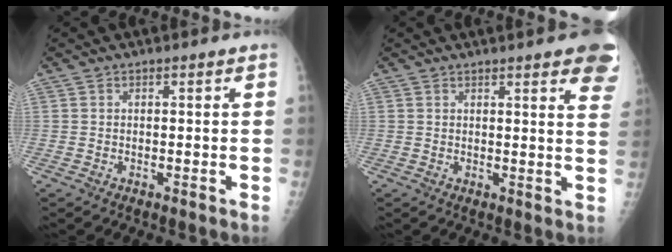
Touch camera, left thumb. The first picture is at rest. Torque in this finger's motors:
{"motor_torque": [2.60, 1.35, 0.91, -0.31, 0.00]}